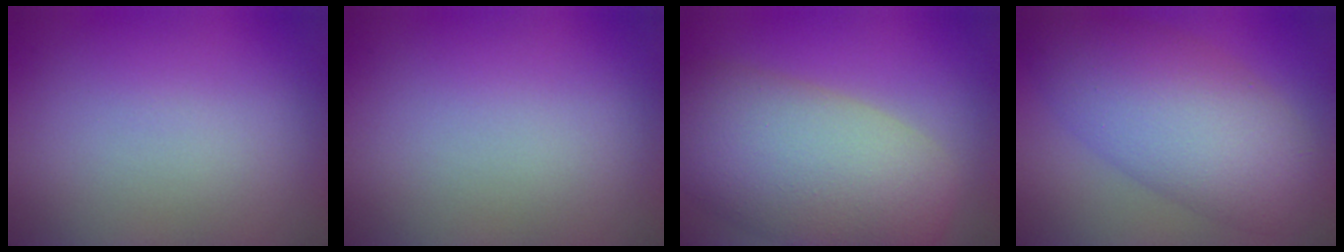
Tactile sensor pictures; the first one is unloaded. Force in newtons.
{"total": 0.0}
{"total": 11.1, "press": 11.0, "slide": 0.4}
{"total": 8.5, "press": 8.5, "slide": 0.2}